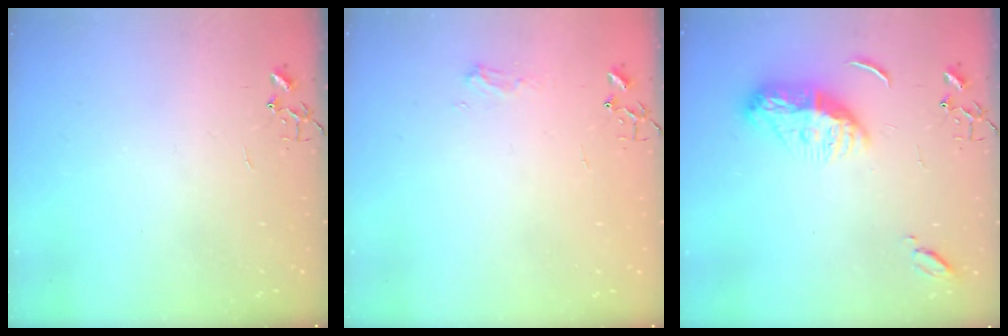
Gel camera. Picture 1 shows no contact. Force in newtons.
{"total": 6.0, "press": 6.0, "slide": 0.7}
{"total": 11.6, "press": 11.6, "slide": 1.0}